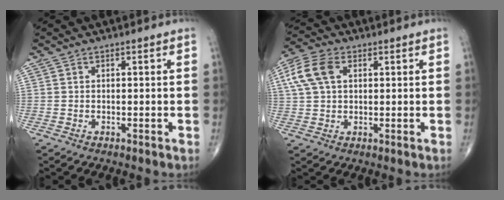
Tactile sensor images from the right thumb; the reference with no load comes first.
{"total": 8.6, "force": [2.5, 5.4, 6.2], "torque": [-0.134, 0.016, 0.046]}